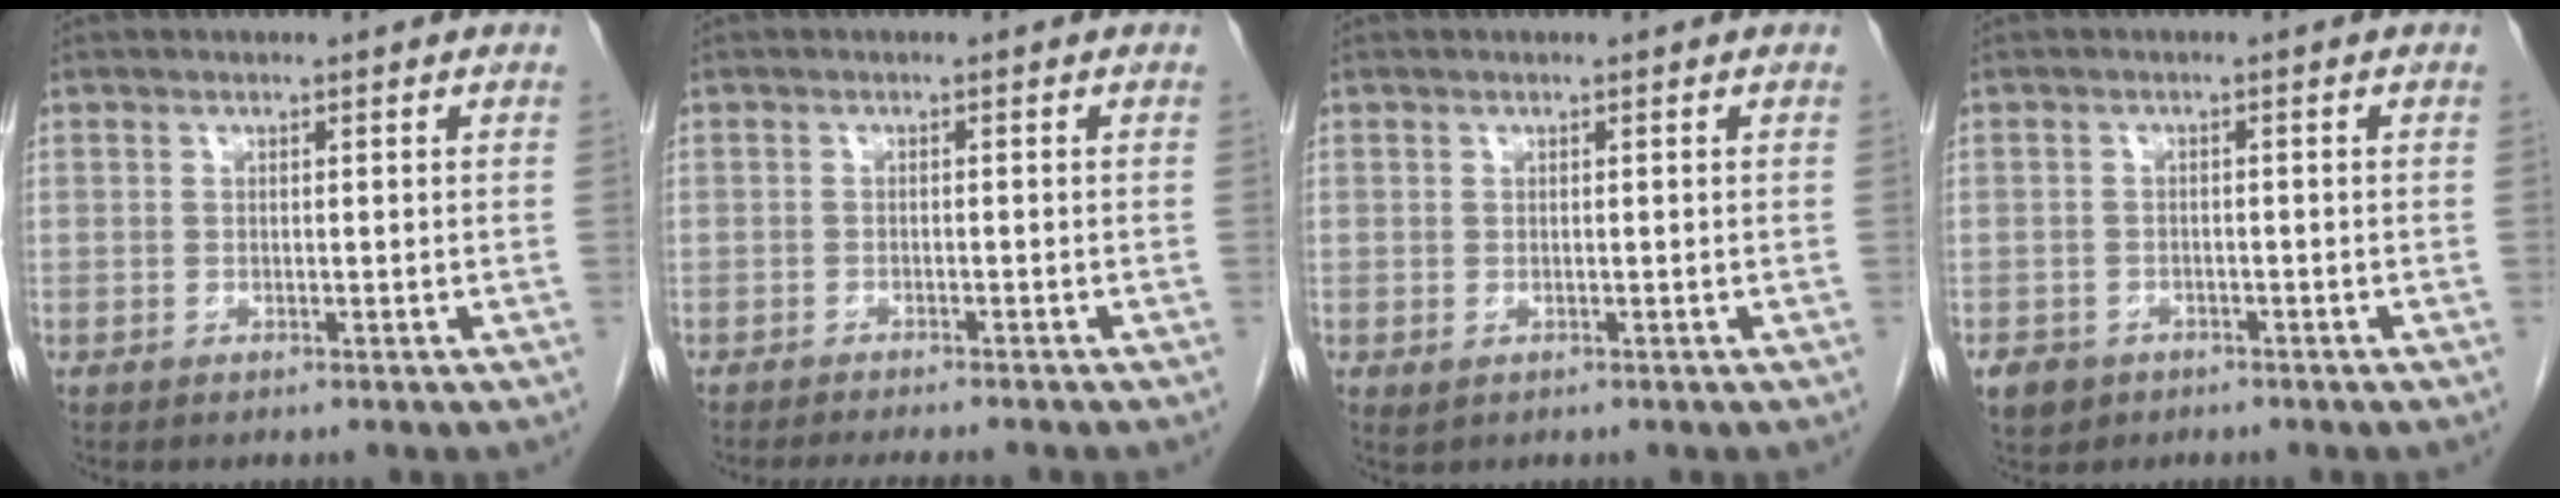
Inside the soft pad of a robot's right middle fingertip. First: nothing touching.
{"total": 6.9, "force": [-6.2, 0.9, 2.9], "torque": [-0.037, -0.013, -0.084]}
{"total": 0.7, "force": [-0.1, 0.5, 0.5], "torque": [-0.014, -0.003, 0.005]}
{"total": 3.9, "force": [-2.4, 2.9, 0.8], "torque": [-0.013, 0.005, -0.034]}